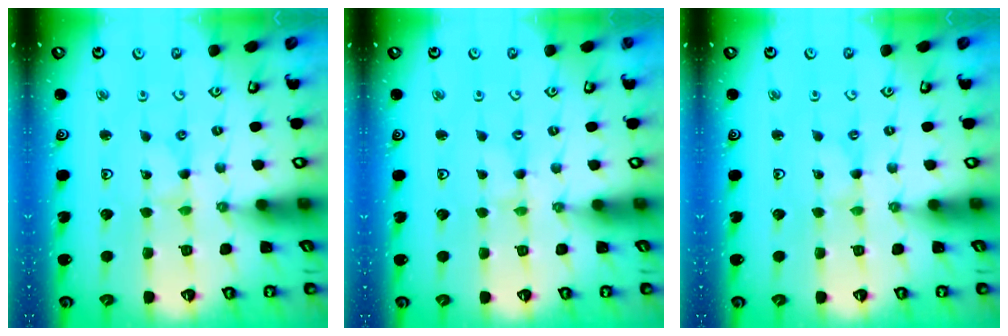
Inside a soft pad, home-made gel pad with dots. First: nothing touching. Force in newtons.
{"total": 0.0}
{"total": 0.0}